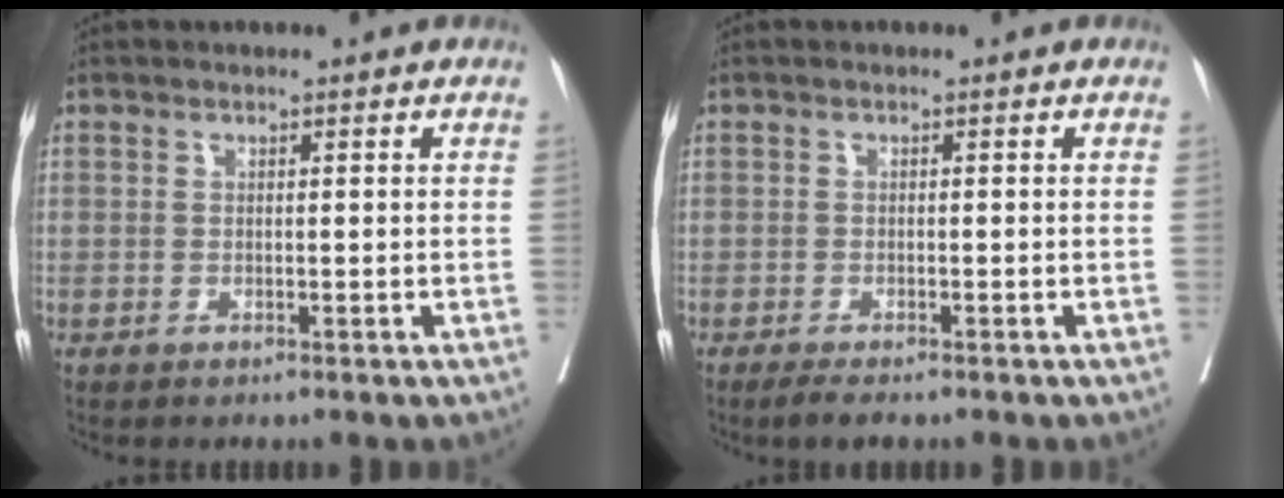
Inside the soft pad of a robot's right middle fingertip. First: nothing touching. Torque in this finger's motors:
{"motor_torque": [0.27, -0.22, 0.07, 0.01]}